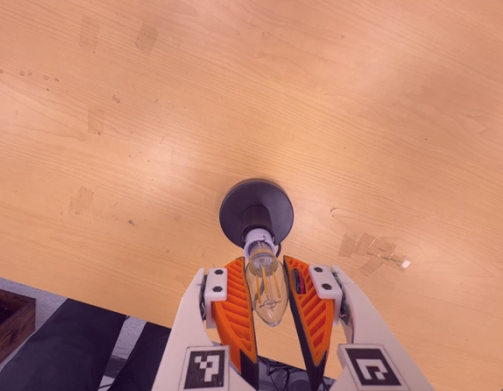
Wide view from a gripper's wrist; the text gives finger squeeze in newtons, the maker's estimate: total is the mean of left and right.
{"total": 13.6, "left": 14.5, "right": 12.8}